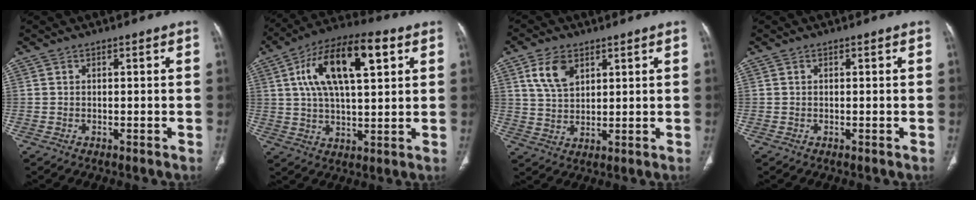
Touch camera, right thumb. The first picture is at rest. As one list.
[{"total": 18.1, "force": [6.0, 7.5, 15.4], "torque": [-0.260, 0.009, 0.097]}, {"total": 7.3, "force": [3.5, 4.4, 4.6], "torque": [-0.075, -0.014, 0.072]}, {"total": 0.0}]